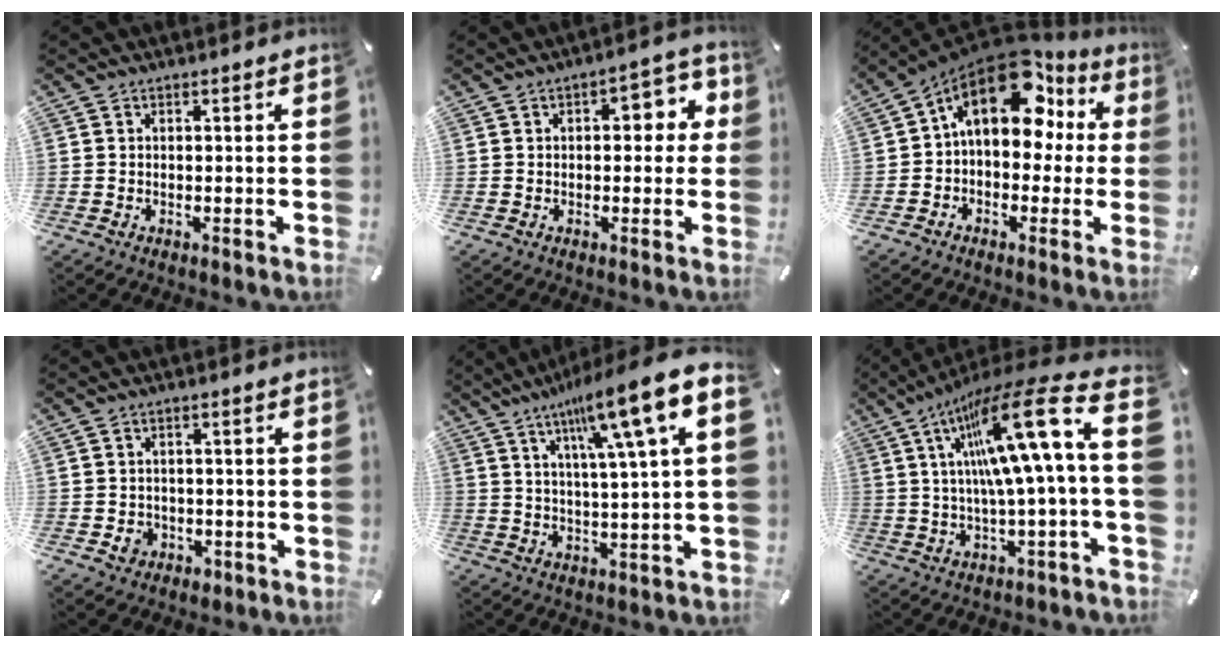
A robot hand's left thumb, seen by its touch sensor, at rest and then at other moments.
{"total": 7.2, "force": [0.8, 4.2, 5.7], "torque": [-0.062, 0.001, 0.002]}
{"total": 17.0, "force": [7.7, 9.9, 11.5], "torque": [-0.179, -0.045, 0.130]}
{"total": 3.9, "force": [-1.2, 3.5, 1.4], "torque": [-0.015, 0.003, -0.021]}
{"total": 14.5, "force": [7.3, 1.4, 12.4], "torque": [-0.217, -0.030, 0.108]}
{"total": 23.0, "force": [6.3, 3.2, 21.9], "torque": [-0.375, -0.047, 0.086]}